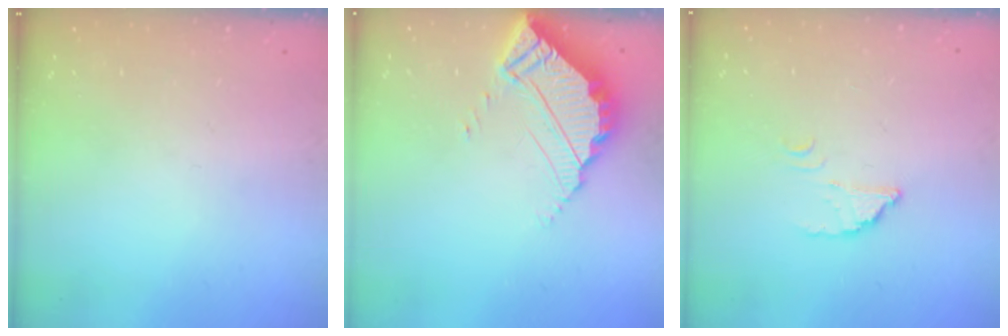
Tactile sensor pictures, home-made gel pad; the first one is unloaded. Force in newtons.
{"total": 6.7, "press": 6.6, "slide": 0.4}
{"total": 2.5, "press": 2.5, "slide": 0.2}